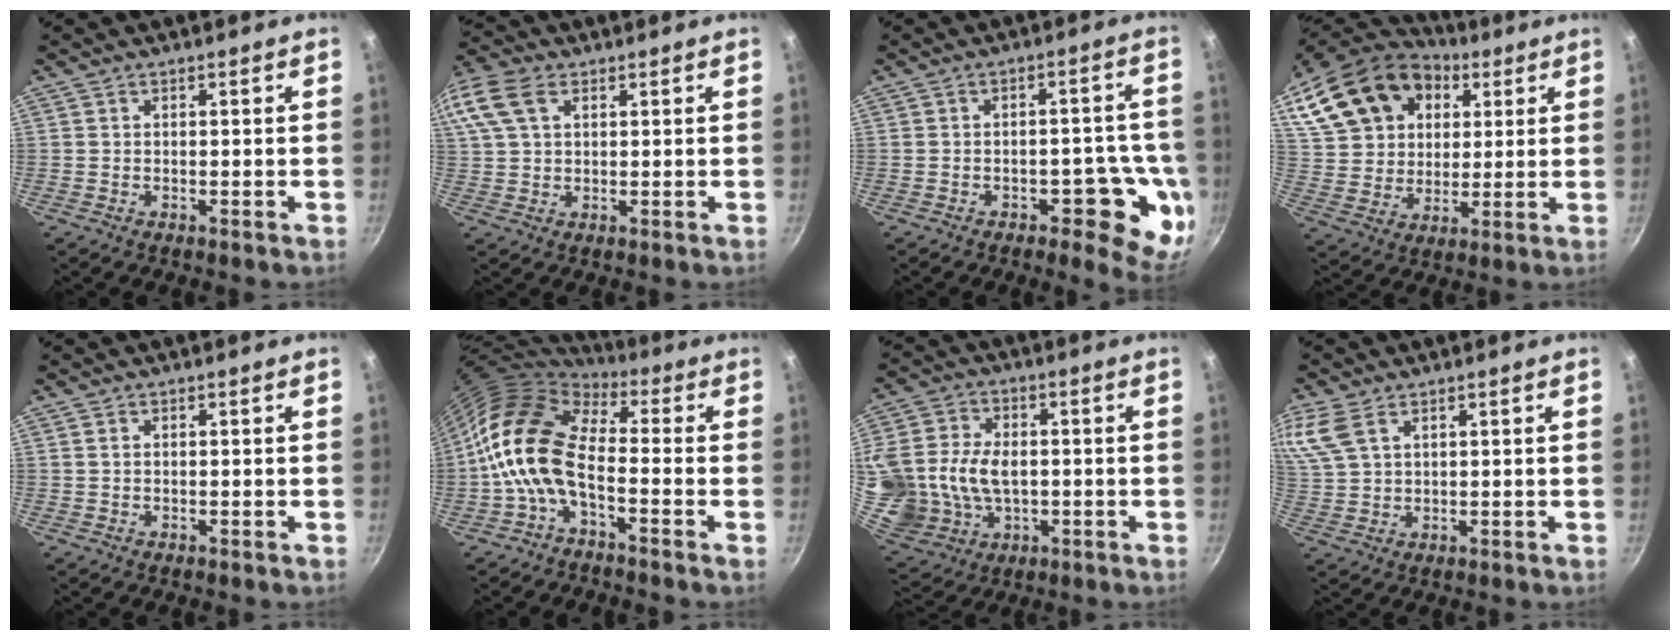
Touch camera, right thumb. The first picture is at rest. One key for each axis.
{"total": 13.8, "fx": 5.7, "fy": 9.1, "fz": 8.8, "tx": -0.207, "ty": 0.037, "tz": 0.105}
{"total": 11.4, "fx": -3.5, "fy": 5.6, "fz": 9.3, "tx": -0.050, "ty": 0.025, "tz": -0.038}
{"total": 23.2, "fx": 9.0, "fy": 17.0, "fz": 13.0, "tx": -0.236, "ty": 0.019, "tz": 0.161}
{"total": 0.6, "fx": 0.3, "fy": 0.3, "fz": 0.4, "tx": -0.008, "ty": 0.001, "tz": 0.006}
{"total": 11.9, "fx": -2.8, "fy": 6.3, "fz": 9.7, "tx": -0.167, "ty": 0.034, "tz": -0.072}
{"total": 20.3, "fx": 0.0, "fy": 15.4, "fz": 13.3, "tx": -0.294, "ty": 0.008, "tz": 0.013}
{"total": 9.1, "fx": 4.9, "fy": 5.2, "fz": 5.7, "tx": -0.127, "ty": 0.010, "tz": 0.104}